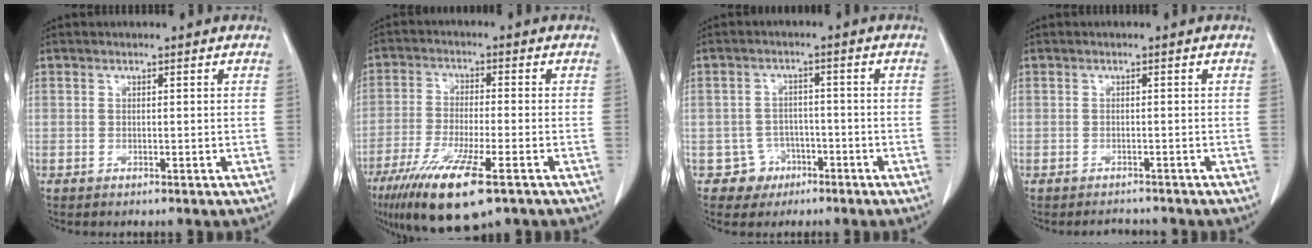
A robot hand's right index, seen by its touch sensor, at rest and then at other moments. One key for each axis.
{"total": 13.3, "fx": -7.9, "fy": 2.1, "fz": 10.4, "tx": -0.196, "ty": -0.035, "tz": -0.134}
{"total": 4.3, "fx": -2.1, "fy": 3.7, "fz": -0.3, "tx": 0.013, "ty": 0.016, "tz": -0.027}
{"total": 2.2, "fx": -2.1, "fy": 0.7, "fz": 0.1, "tx": -0.002, "ty": -0.004, "tz": -0.028}